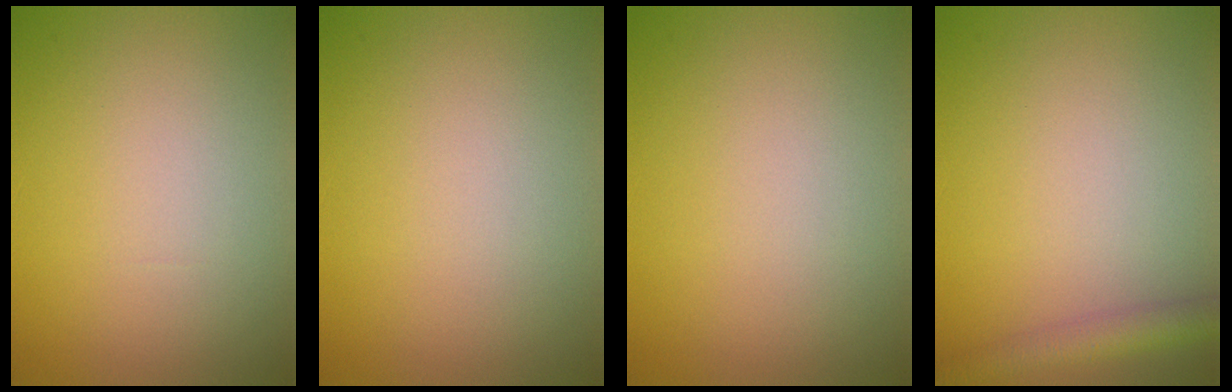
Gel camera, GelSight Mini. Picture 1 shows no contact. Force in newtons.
{"total": 0.0}
{"total": 0.0}
{"total": 2.8, "press": 2.8, "slide": 0.2}